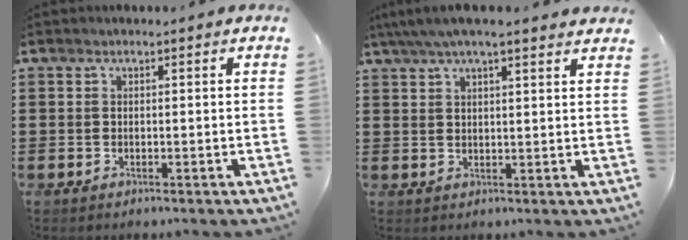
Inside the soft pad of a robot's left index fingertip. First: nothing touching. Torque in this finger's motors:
{"motor_torque": [2.14, 0.00, 0.85, 0.21]}